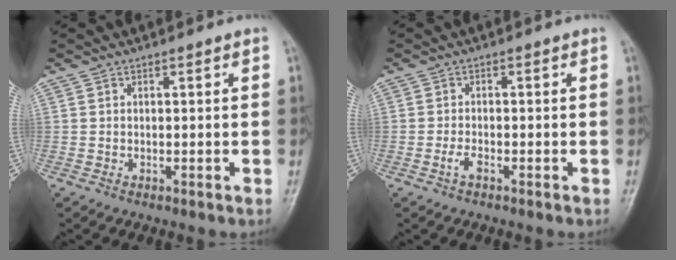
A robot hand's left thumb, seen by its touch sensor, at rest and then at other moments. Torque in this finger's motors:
{"motor_torque": [-0.02, 0.01, -0.01, -0.01, 0.00]}